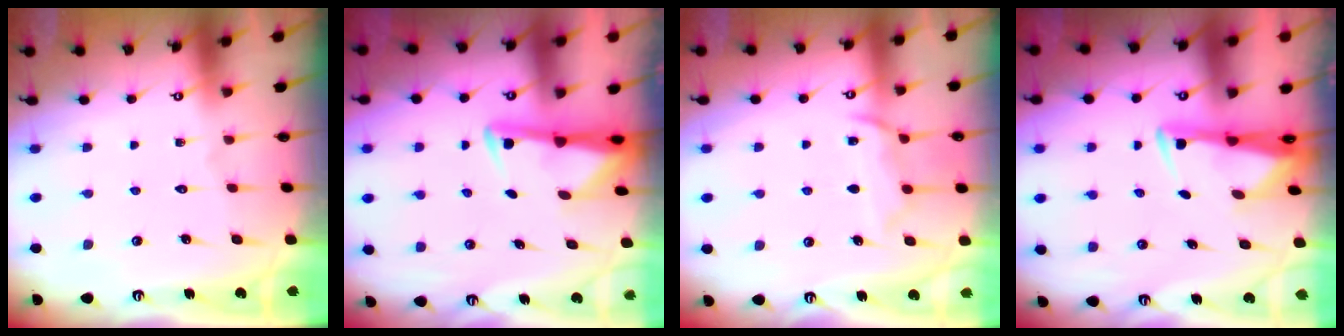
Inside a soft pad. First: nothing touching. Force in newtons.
{"total": 3.0, "press": 2.9, "slide": 0.6}
{"total": 10.3, "press": 10.3, "slide": 0.9}
{"total": 3.0, "press": 2.8, "slide": 0.9}